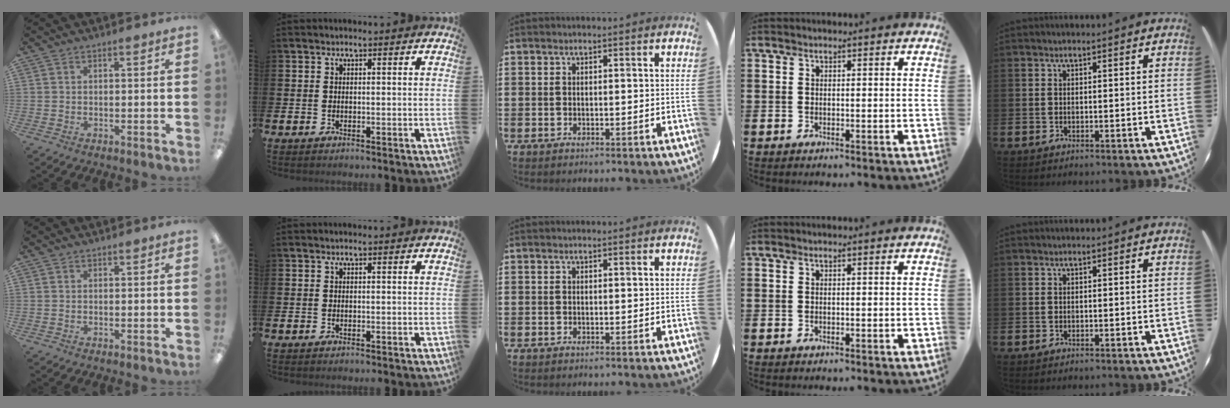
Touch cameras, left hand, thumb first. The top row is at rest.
{}